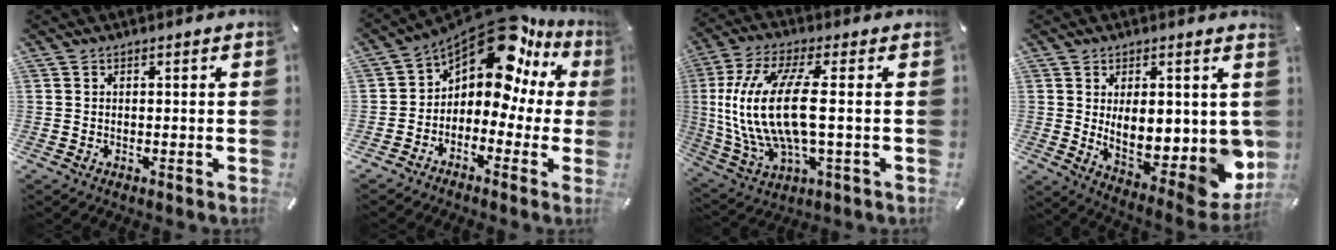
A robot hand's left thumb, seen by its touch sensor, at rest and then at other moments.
{"total": 14.3, "force": [9.0, 6.5, 9.0], "torque": [-0.161, -0.076, 0.151]}
{"total": 16.9, "force": [0.8, 6.0, 15.8], "torque": [-0.351, -0.020, 0.005]}
{"total": 14.1, "force": [2.0, 6.9, 12.1], "torque": [-0.142, -0.056, 0.049]}